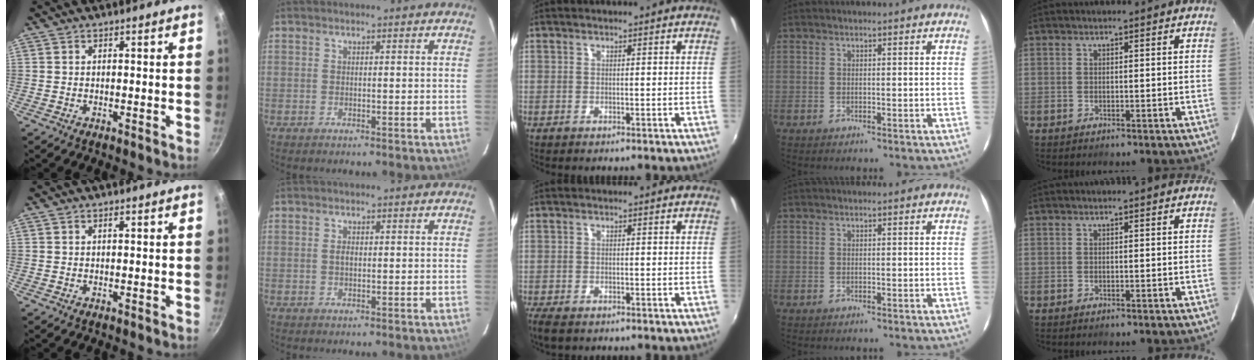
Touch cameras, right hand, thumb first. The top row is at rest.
{"thumb": {"total": 0.5, "force": [0.3, 0.2, 0.4], "torque": [-0.005, 0.001, 0.006]}, "index": {"total": 1.1, "force": [0.1, 0.7, 0.8], "torque": [-0.015, 0.003, 0.002]}, "middle": {"total": 4.1, "force": [-3.0, 1.6, 2.2], "torque": [-0.054, -0.018, -0.055]}}